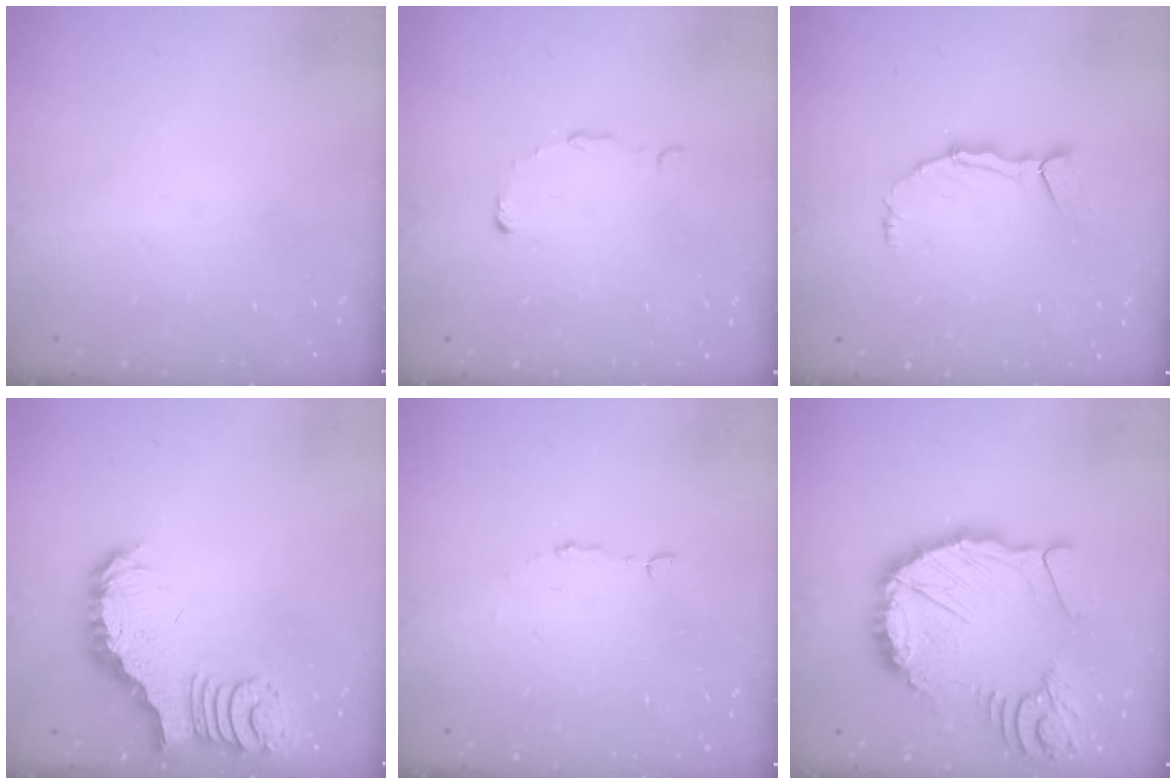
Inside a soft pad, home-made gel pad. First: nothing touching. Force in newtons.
{"total": 5.0, "press": 5.0, "slide": 0.3}
{"total": 5.2, "press": 5.2, "slide": 0.4}
{"total": 3.8, "press": 3.7, "slide": 0.5}
{"total": 2.2, "press": 2.2, "slide": 0.1}
{"total": 18.6, "press": 18.4, "slide": 2.6}